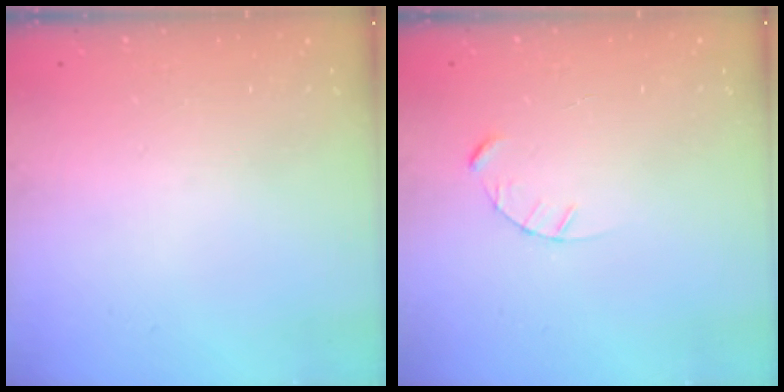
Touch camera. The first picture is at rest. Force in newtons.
{"total": 2.4, "press": 2.4, "slide": 0.3}